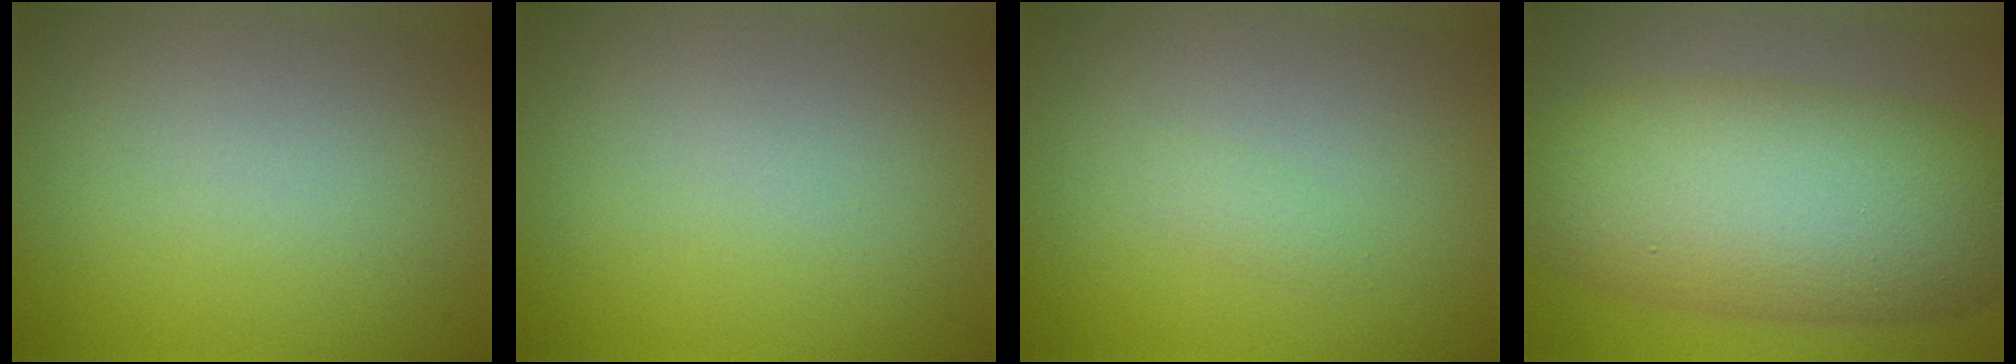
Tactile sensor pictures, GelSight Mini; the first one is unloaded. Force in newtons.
{"total": 0.0}
{"total": 0.7, "press": 0.7, "slide": 0.0}
{"total": 11.3, "press": 11.3, "slide": 0.3}